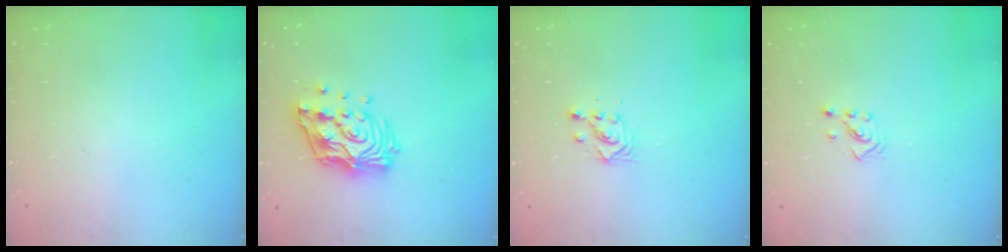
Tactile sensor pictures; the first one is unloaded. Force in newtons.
{"total": 16.1, "press": 16.0, "slide": 2.3}
{"total": 2.8, "press": 2.8, "slide": 0.2}
{"total": 2.1, "press": 2.1, "slide": 0.3}